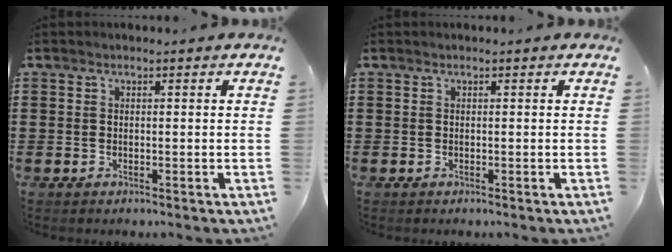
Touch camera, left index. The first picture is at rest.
{"total": 0.0}